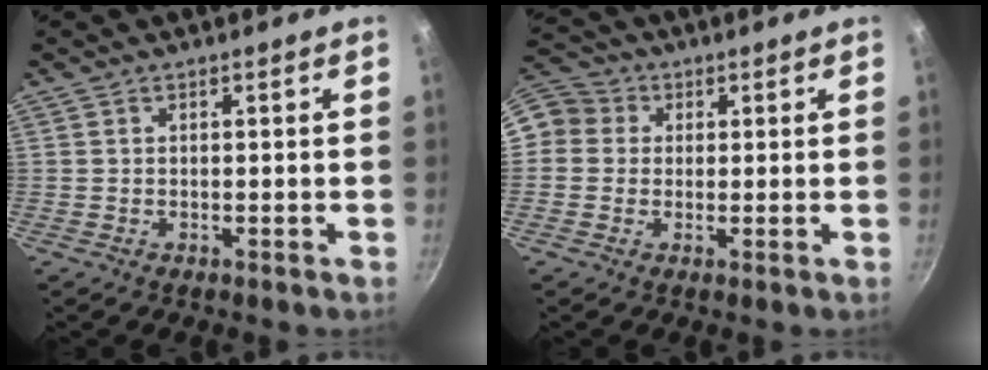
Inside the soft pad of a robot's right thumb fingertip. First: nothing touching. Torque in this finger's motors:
{"motor_torque": [-0.92, 1.03, 0.39, -0.24, 0.19]}